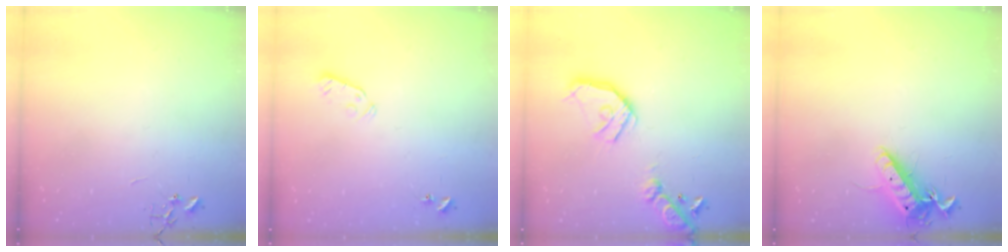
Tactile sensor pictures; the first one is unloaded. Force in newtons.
{"total": 3.8, "press": 3.7, "slide": 0.9}
{"total": 17.3, "press": 17.0, "slide": 2.8}
{"total": 13.2, "press": 13.1, "slide": 1.2}